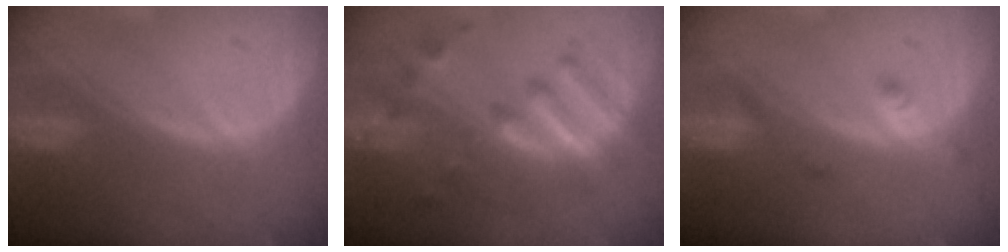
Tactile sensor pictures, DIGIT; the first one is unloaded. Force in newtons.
{"total": 9.4, "press": 8.5, "slide": 4.1}
{"total": 2.1, "press": 2.1, "slide": 0.2}